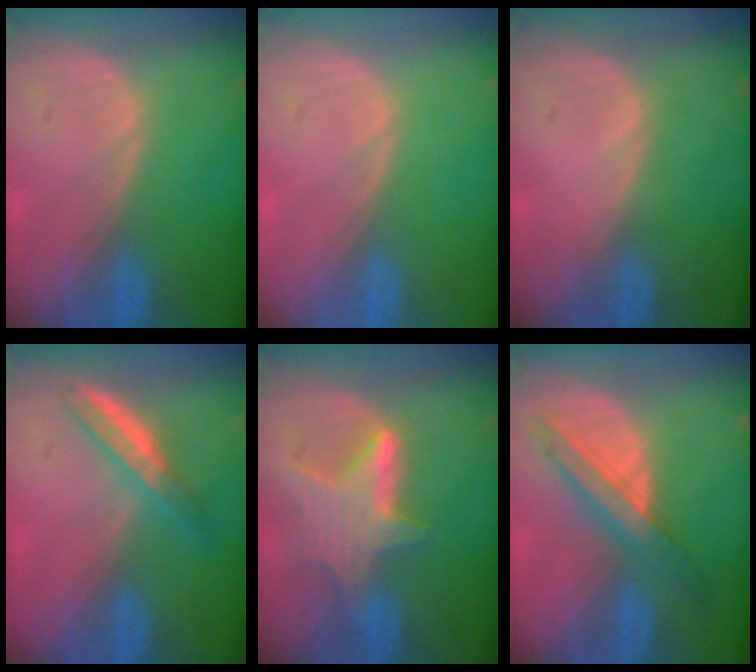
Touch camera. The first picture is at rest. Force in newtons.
{"total": 0.0}
{"total": 0.0}
{"total": 5.1, "press": 4.6, "slide": 2.2}
{"total": 6.8, "press": 6.6, "slide": 1.5}
{"total": 6.4, "press": 6.4, "slide": 0.7}